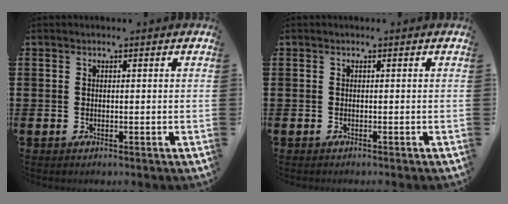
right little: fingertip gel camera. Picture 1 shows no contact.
{"total": 0.0}